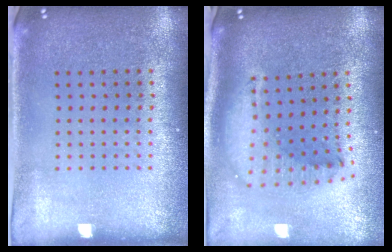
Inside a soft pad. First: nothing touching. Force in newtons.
{"total": 2.0, "press": 1.6, "slide": 1.2}